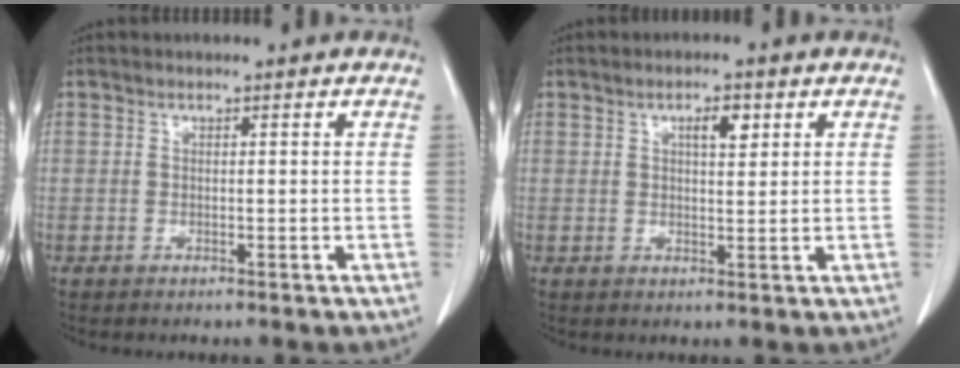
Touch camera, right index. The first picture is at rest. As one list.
[{"total": 3.2, "force": [1.4, 1.0, 2.6], "torque": [-0.044, 0.000, 0.022]}]